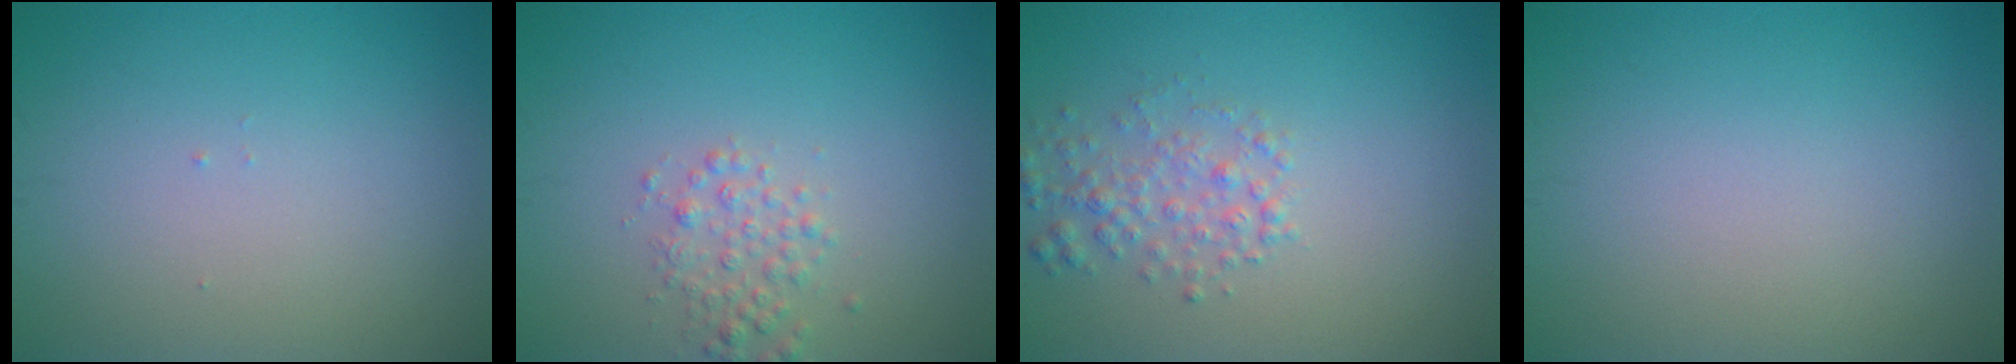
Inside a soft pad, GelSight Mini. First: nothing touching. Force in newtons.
{"total": 2.0, "press": 2.0, "slide": 0.1}
{"total": 2.3, "press": 2.3, "slide": 0.1}
{"total": 0.0}